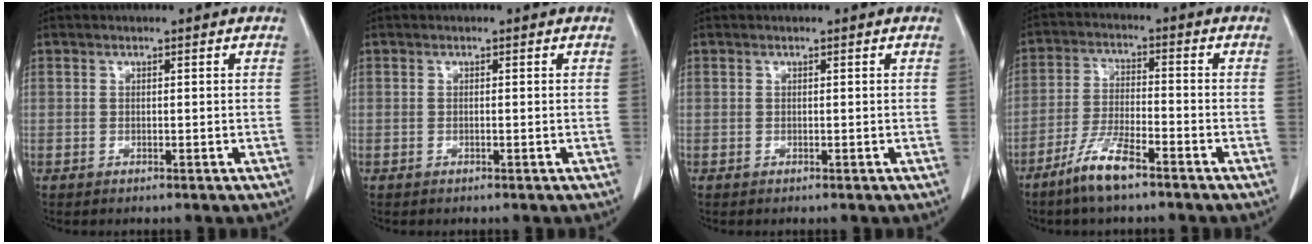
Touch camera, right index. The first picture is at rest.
{"total": 0.0}
{"total": 0.0}
{"total": 7.5, "force": [-5.3, 1.0, 5.1], "torque": [-0.111, -0.011, -0.103]}